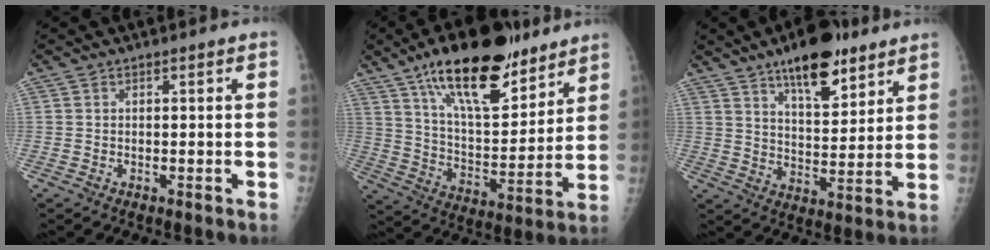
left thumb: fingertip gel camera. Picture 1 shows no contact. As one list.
[{"total": 22.6, "force": [14.8, 8.7, 14.6], "torque": [-0.202, -0.064, 0.250]}, {"total": 14.1, "force": [9.2, 5.4, 9.2], "torque": [-0.109, -0.052, 0.145]}]